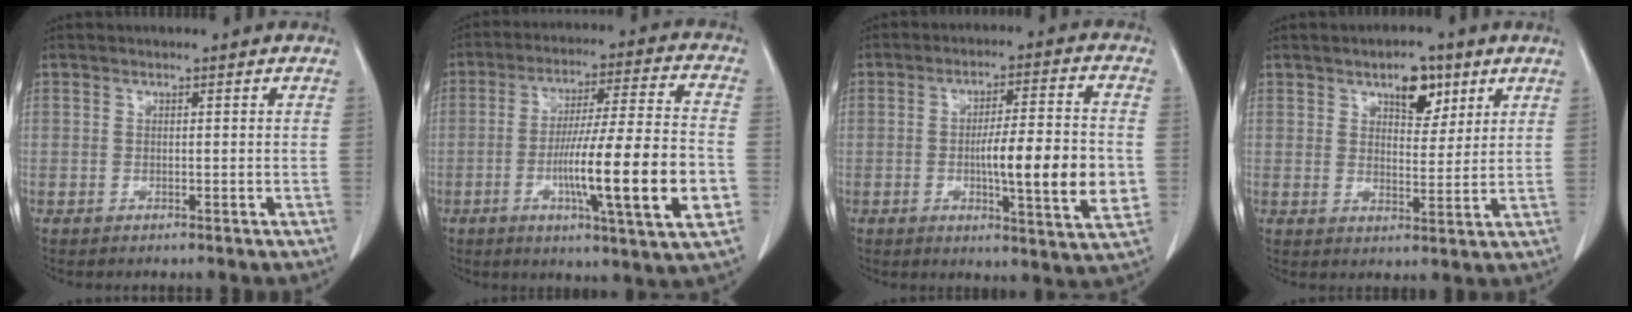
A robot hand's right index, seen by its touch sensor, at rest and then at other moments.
{"total": 18.5, "force": [-4.7, 0.5, 17.9], "torque": [-0.269, -0.007, -0.073]}
{"total": 13.3, "force": [-1.8, 1.3, 13.1], "torque": [-0.194, -0.004, -0.029]}
{"total": 6.0, "force": [3.6, 2.8, 4.0], "torque": [-0.057, 0.003, 0.055]}